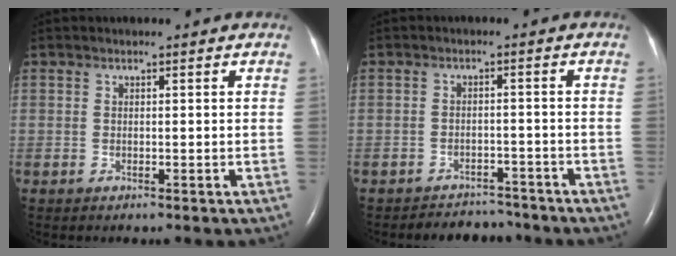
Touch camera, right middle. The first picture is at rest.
{"total": 5.0, "force": [-4.7, 1.6, -0.6], "torque": [0.008, 0.007, -0.067]}